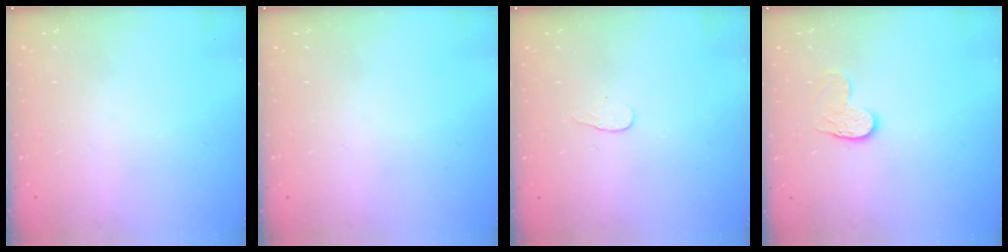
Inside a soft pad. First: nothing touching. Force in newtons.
{"total": 0.0}
{"total": 3.1, "press": 3.1, "slide": 0.3}
{"total": 6.2, "press": 6.2, "slide": 0.4}